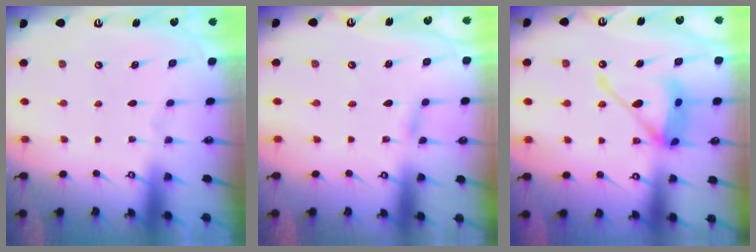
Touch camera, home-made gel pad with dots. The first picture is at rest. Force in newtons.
{"total": 2.9, "press": 2.9, "slide": 0.4}
{"total": 14.9, "press": 14.8, "slide": 2.0}